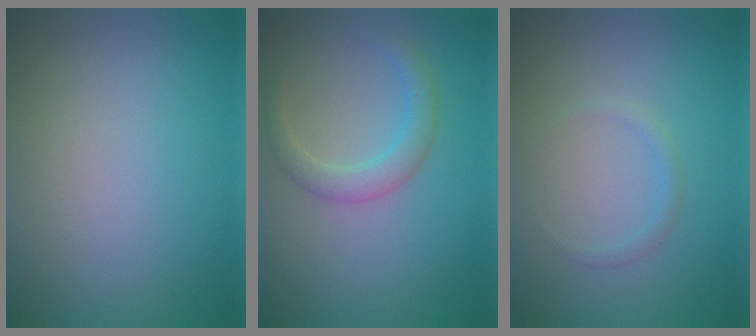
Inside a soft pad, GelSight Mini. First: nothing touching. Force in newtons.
{"total": 2.7, "press": 2.7, "slide": 0.2}
{"total": 0.9, "press": 0.9, "slide": 0.0}